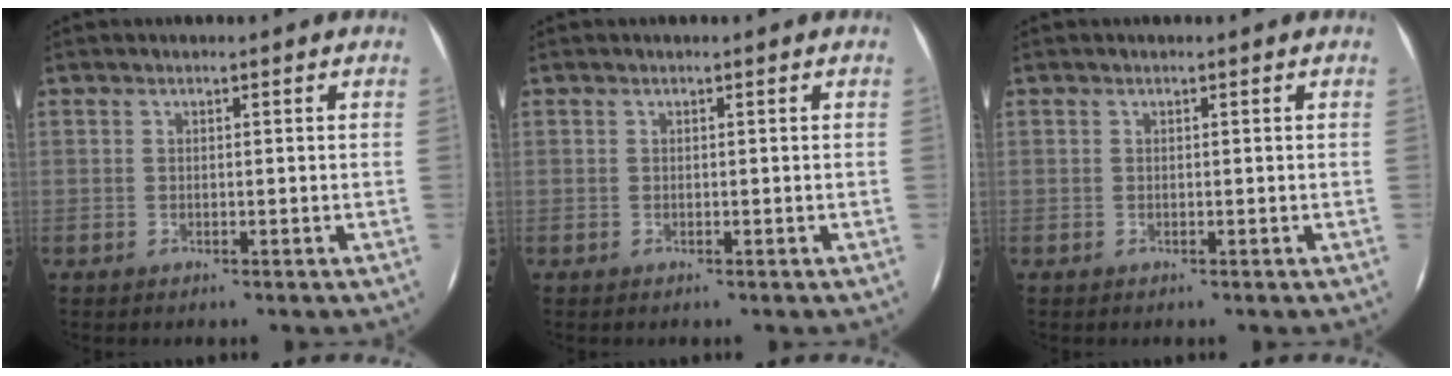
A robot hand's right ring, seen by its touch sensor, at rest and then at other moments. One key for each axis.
{"total": 0.0}
{"total": 0.0}